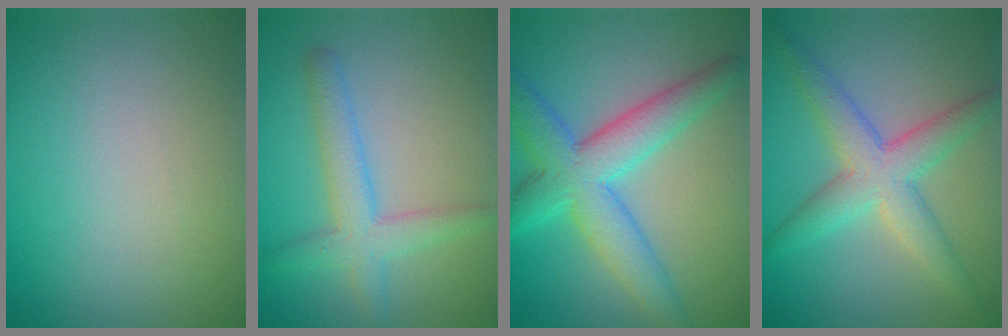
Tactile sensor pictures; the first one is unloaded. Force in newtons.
{"total": 3.6, "press": 3.6, "slide": 0.1}
{"total": 6.9, "press": 6.9, "slide": 0.1}
{"total": 4.9, "press": 4.9, "slide": 0.1}